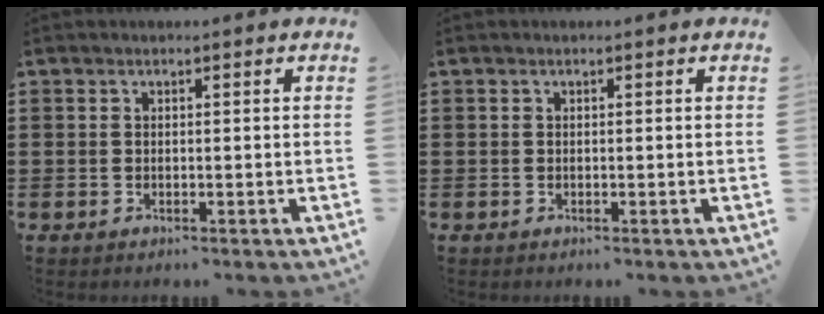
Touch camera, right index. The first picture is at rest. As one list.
[{"total": 0.0}]